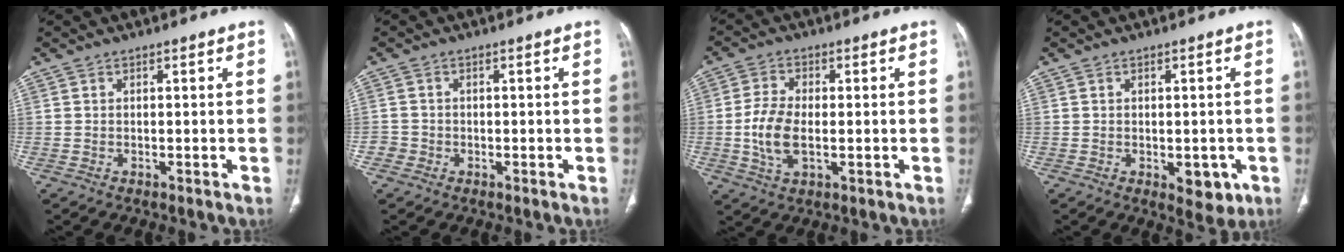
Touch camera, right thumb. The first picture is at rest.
{"total": 1.8, "force": [-0.8, 1.6, 0.1], "torque": [0.003, 0.009, -0.021]}
{"total": 8.0, "force": [-0.8, 4.3, 6.7], "torque": [-0.141, 0.000, -0.015]}
{"total": 5.1, "force": [-1.6, 2.9, 3.9], "torque": [-0.026, -0.003, -0.010]}